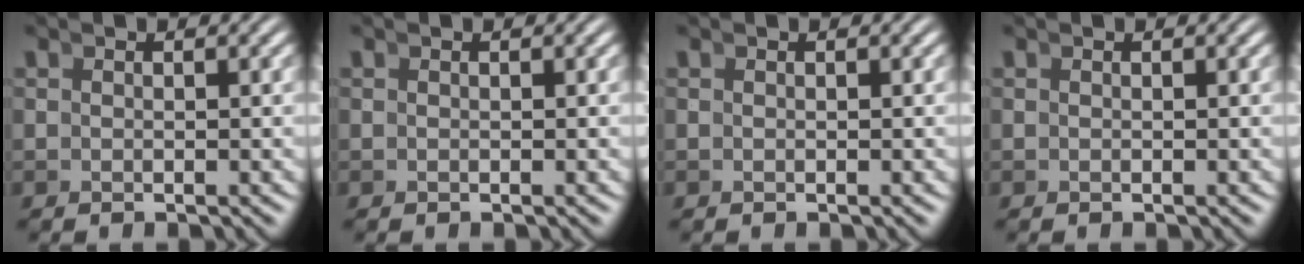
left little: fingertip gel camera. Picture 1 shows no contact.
{"total": 0.0}
{"total": 0.0}
{"total": 0.0}